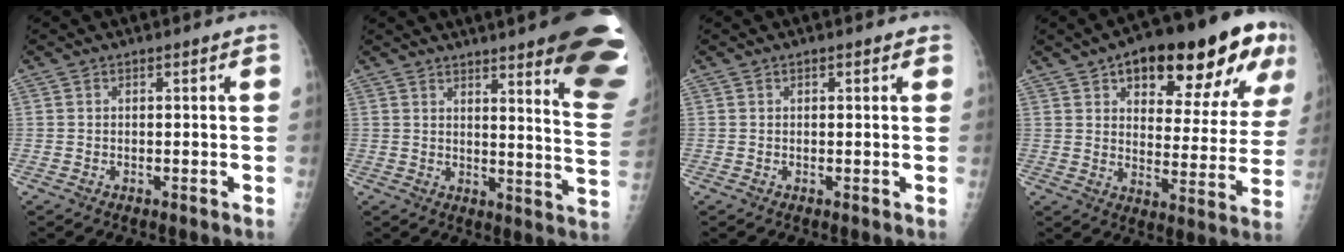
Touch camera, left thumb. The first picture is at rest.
{"total": 23.7, "force": [17.2, 2.6, 16.2], "torque": [-0.166, -0.133, 0.215]}
{"total": 1.0, "force": [0.6, 0.5, 0.6], "torque": [-0.005, -0.001, 0.004]}
{"total": 24.0, "force": [12.6, 9.6, 17.9], "torque": [-0.200, -0.012, 0.179]}